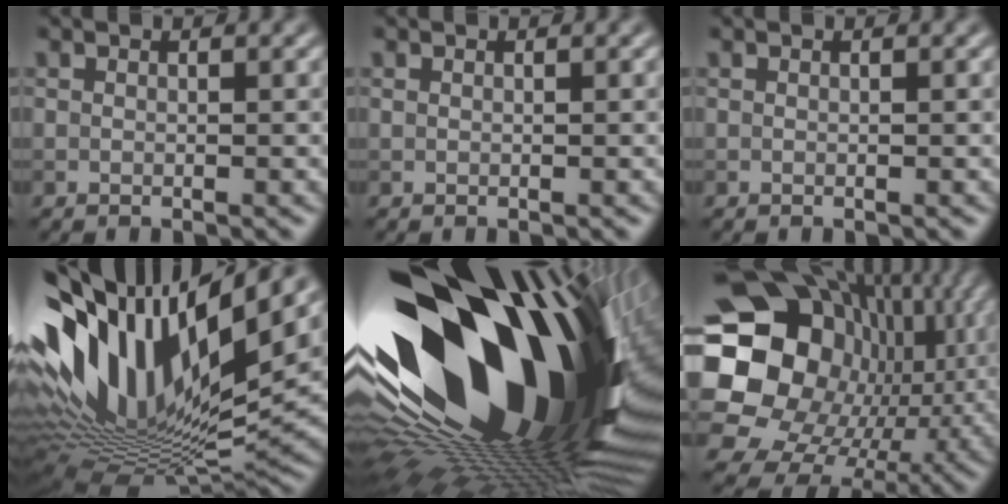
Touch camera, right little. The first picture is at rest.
{"total": 0.0}
{"total": 0.0}
{"total": 17.0, "force": [5.2, 8.2, 14.0], "torque": [-0.275, 0.012, 0.087]}
{"total": 22.0, "force": [3.5, 10.1, 19.2], "torque": [-0.334, -0.025, 0.039]}
{"total": 22.0, "force": [3.6, 18.9, 10.8], "torque": [-0.191, -0.018, 0.066]}